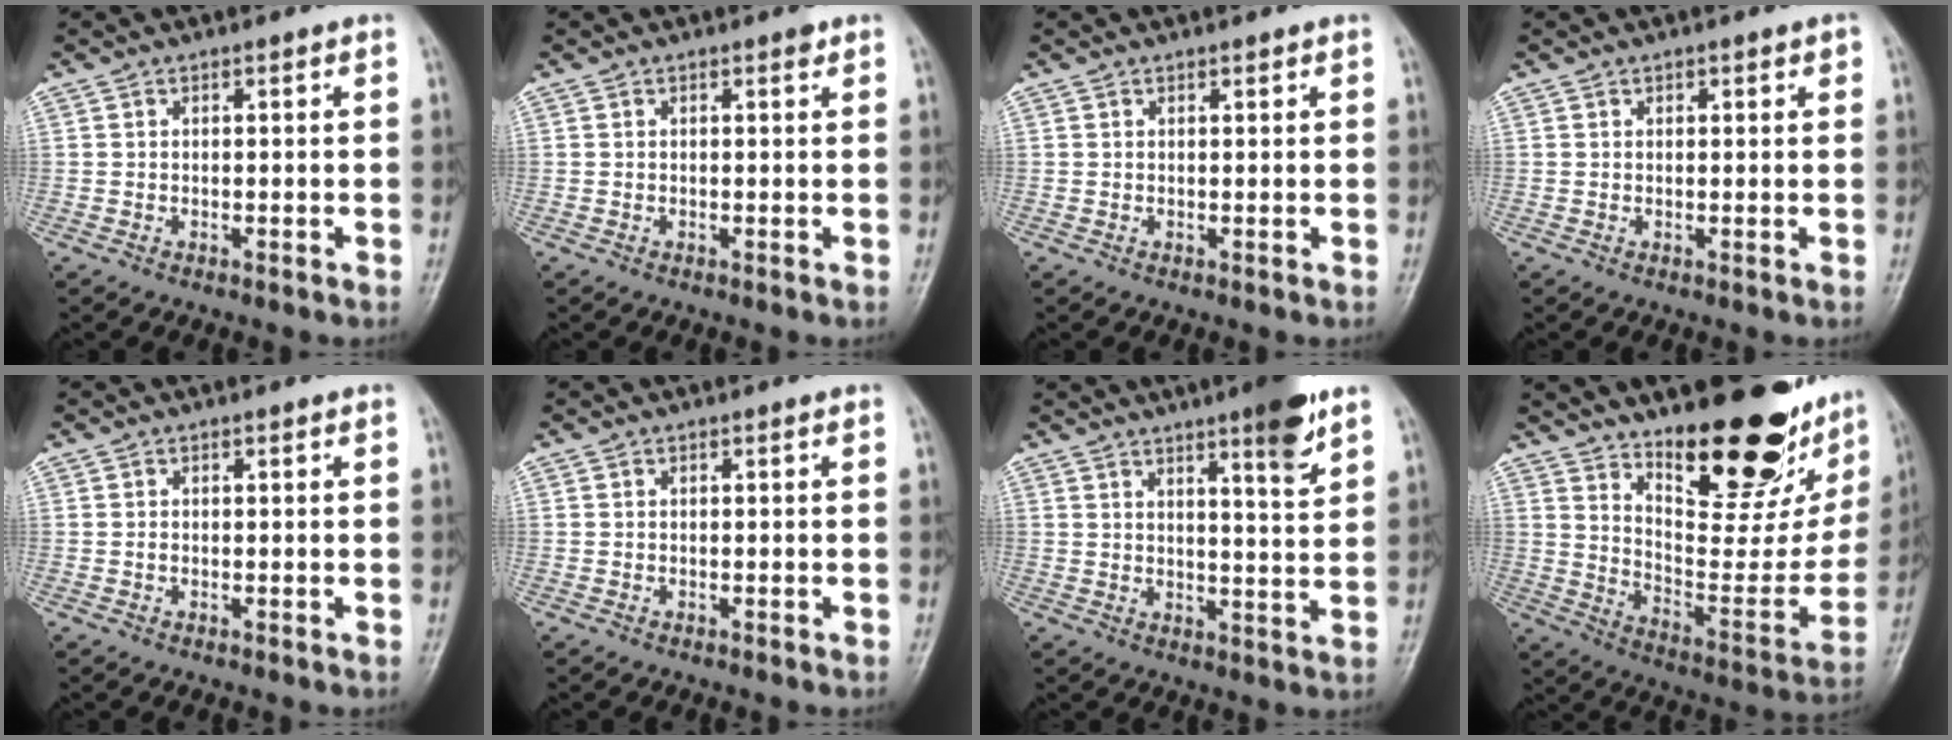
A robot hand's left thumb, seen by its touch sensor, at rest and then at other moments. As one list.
[{"total": 0.9, "force": [0.6, 0.3, 0.6], "torque": [-0.007, -0.002, 0.006]}, {"total": 0.7, "force": [0.6, 0.2, 0.4], "torque": [-0.007, -0.002, 0.008]}, {"total": 1.9, "force": [1.0, 0.8, 1.4], "torque": [-0.013, -0.002, 0.013]}, {"total": 0.7, "force": [0.2, 0.4, 0.5], "torque": [-0.007, 0.005, 0.004]}, {"total": 0.0}, {"total": 8.9, "force": [5.6, 1.1, 6.9], "torque": [-0.091, -0.034, 0.078]}, {"total": 27.9, "force": [18.5, 9.7, 18.4], "torque": [-0.224, -0.107, 0.285]}]